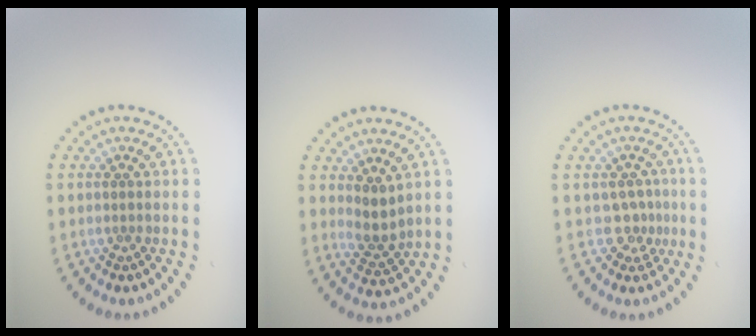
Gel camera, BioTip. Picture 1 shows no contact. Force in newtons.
{"total": 2.3, "press": 1.8, "slide": 1.3}
{"total": 2.2, "press": 1.5, "slide": 1.6}